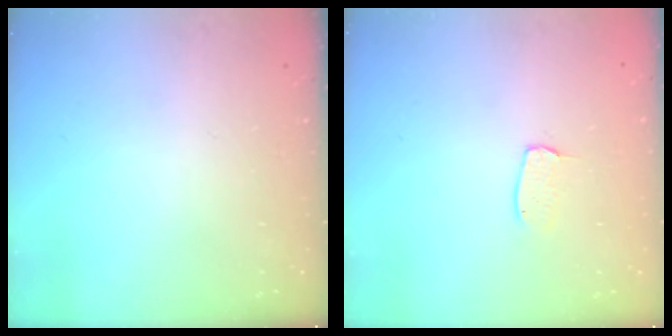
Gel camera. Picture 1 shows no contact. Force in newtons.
{"total": 4.0, "press": 4.0, "slide": 0.2}